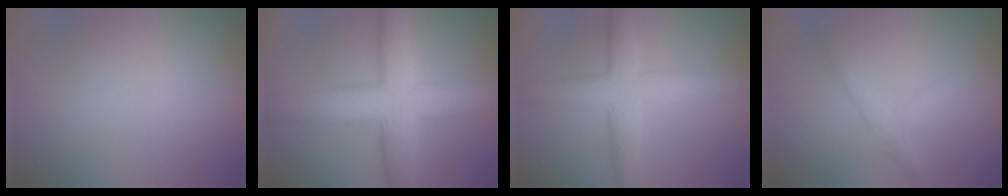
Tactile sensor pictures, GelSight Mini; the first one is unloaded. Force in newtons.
{"total": 7.9, "press": 7.9, "slide": 0.1}
{"total": 5.7, "press": 5.7, "slide": 0.3}
{"total": 2.3, "press": 2.3, "slide": 0.1}